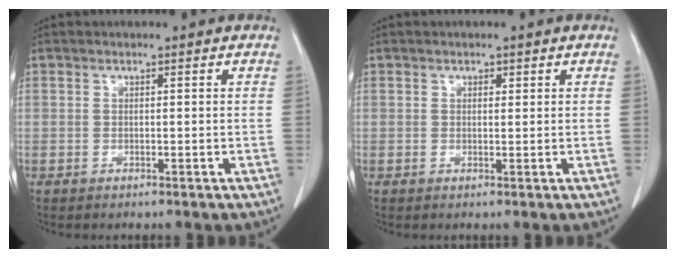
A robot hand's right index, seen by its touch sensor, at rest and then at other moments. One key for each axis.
{"total": 0.8, "fx": 0.4, "fy": 0.5, "fz": 0.4, "tx": -0.004, "ty": -0.002, "tz": 0.005}